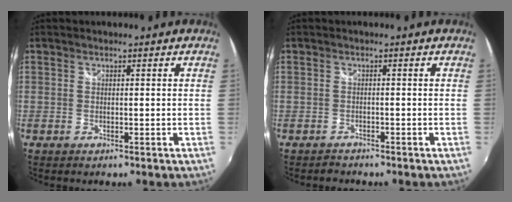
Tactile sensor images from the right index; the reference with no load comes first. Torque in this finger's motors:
{"motor_torque": [0.05, -0.01, 0.03, 0.01]}